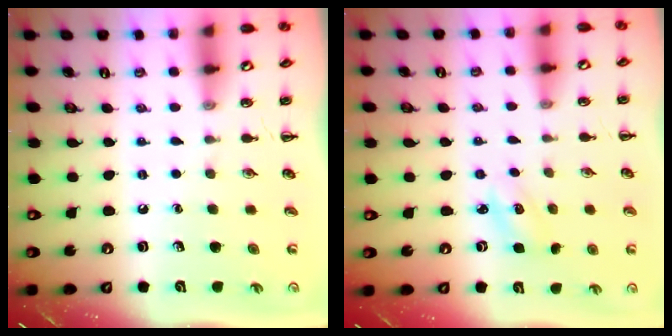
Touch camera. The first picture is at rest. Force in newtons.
{"total": 2.8, "press": 2.7, "slide": 0.7}